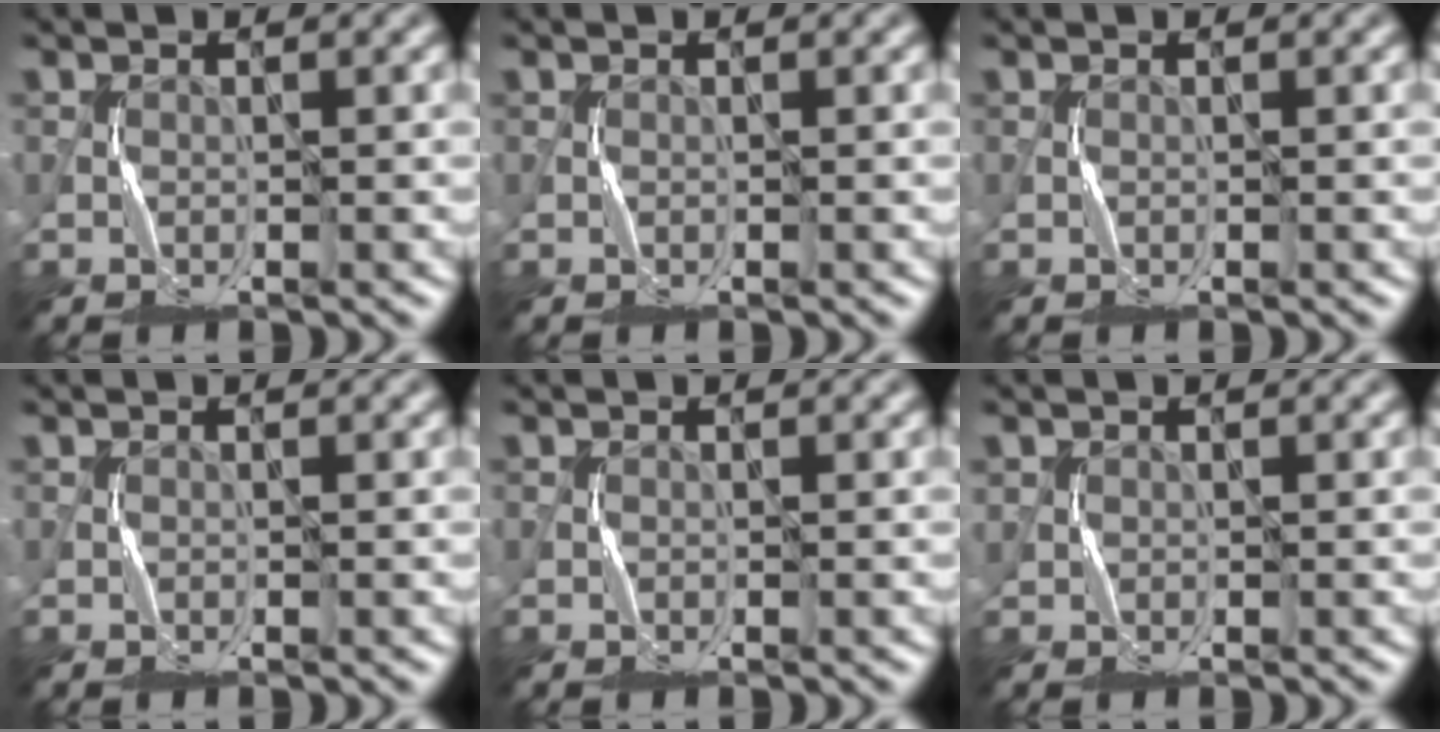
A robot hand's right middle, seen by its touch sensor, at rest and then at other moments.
{"total": 0.0}
{"total": 0.0}
{"total": 0.0}
{"total": 0.0}
{"total": 0.7, "force": [0.3, 0.6, 0.0], "torque": [0.004, 0.000, 0.008]}